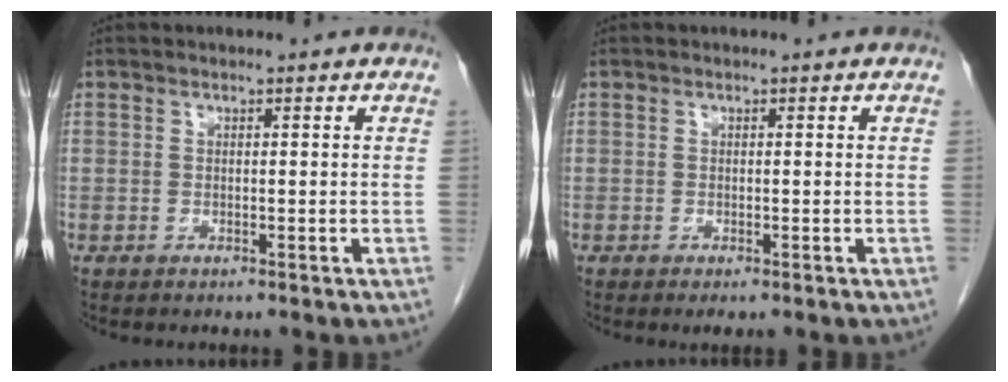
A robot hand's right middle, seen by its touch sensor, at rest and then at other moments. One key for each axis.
{"total": 0.9, "fx": -0.6, "fy": 0.3, "fz": 0.6, "tx": -0.009, "ty": -0.003, "tz": -0.004}